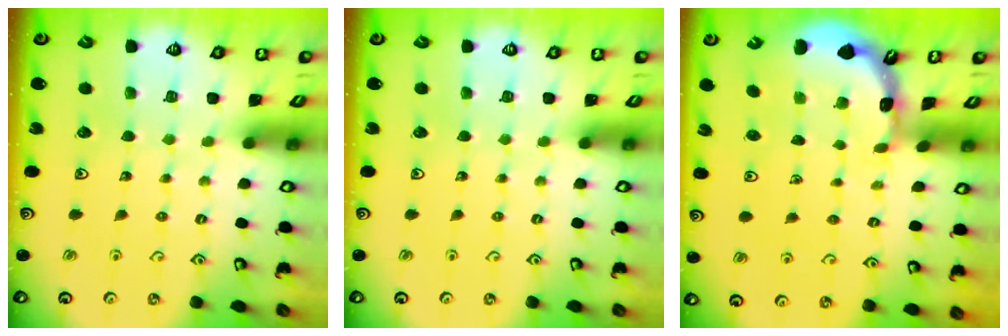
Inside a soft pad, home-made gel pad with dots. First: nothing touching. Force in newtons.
{"total": 0.0}
{"total": 1.6, "press": 1.6, "slide": 0.1}